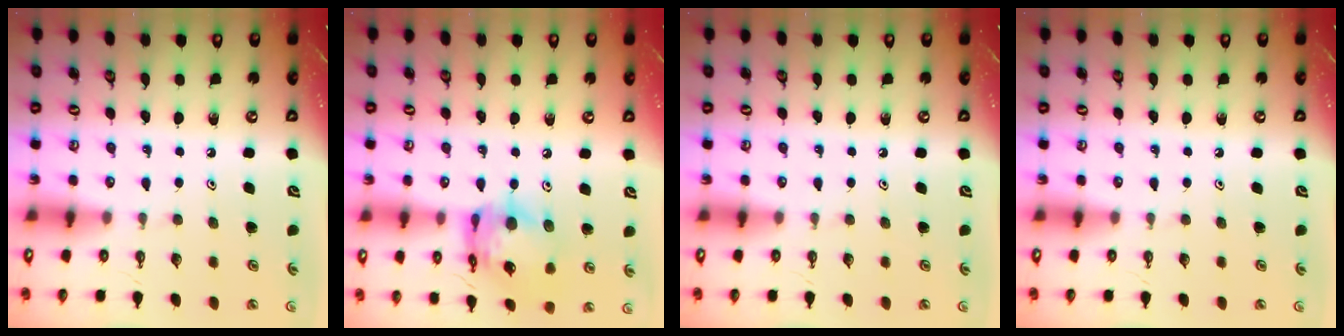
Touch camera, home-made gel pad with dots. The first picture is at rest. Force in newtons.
{"total": 15.0, "press": 15.0, "slide": 1.4}
{"total": 0.0}
{"total": 0.0}